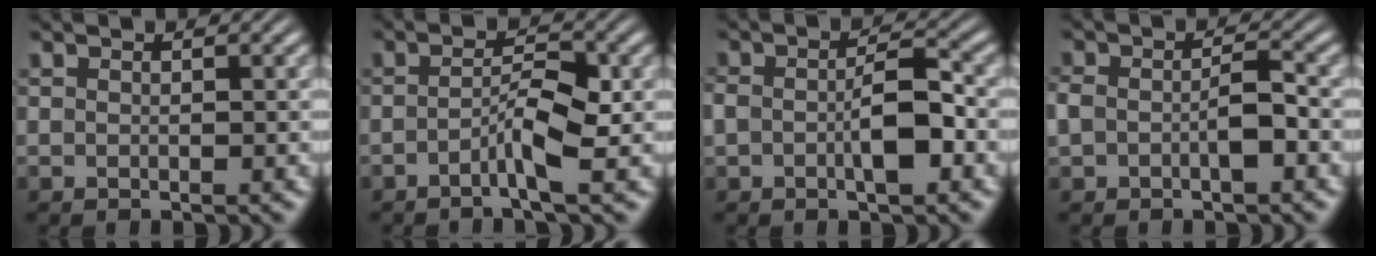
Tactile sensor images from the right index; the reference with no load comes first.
{"total": 3.3, "force": [-1.6, 0.4, 2.9], "torque": [-0.045, -0.008, -0.029]}
{"total": 3.8, "force": [-0.5, 1.9, 3.2], "torque": [-0.060, -0.001, -0.009]}
{"total": 2.4, "force": [-0.6, 1.5, 1.8], "torque": [-0.047, -0.006, -0.004]}